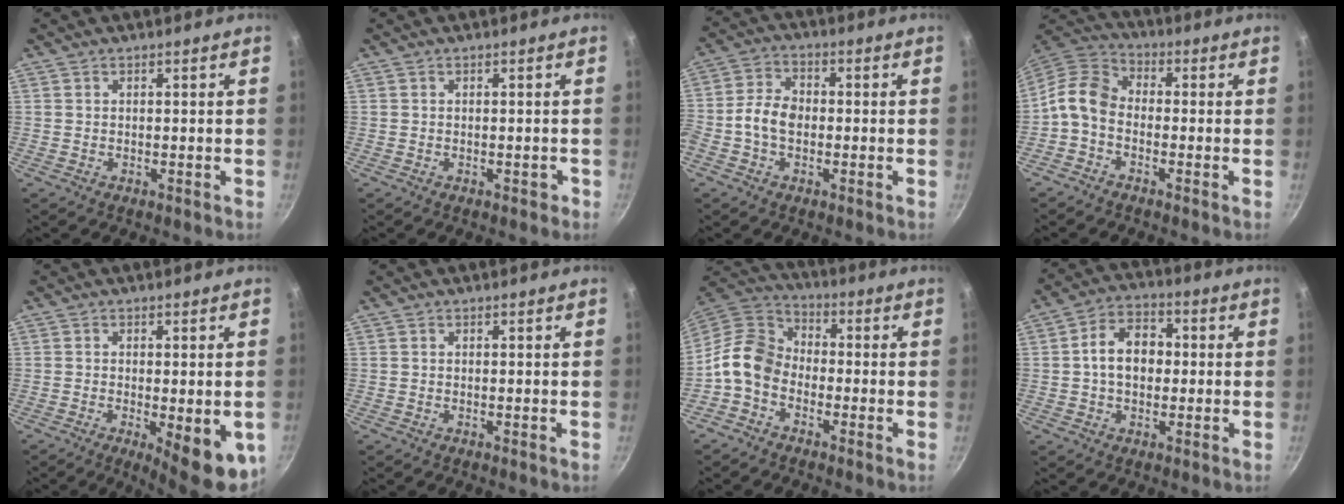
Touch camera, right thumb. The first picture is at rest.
{"total": 1.0, "force": [-0.5, 0.5, 0.7], "torque": [-0.003, 0.006, -0.005]}
{"total": 6.8, "force": [-1.2, 4.8, 4.7], "torque": [-0.078, 0.026, -0.037]}
{"total": 7.8, "force": [-2.1, 5.5, 5.1], "torque": [-0.099, 0.040, -0.062]}
{"total": 10.7, "force": [-3.0, 3.4, 9.7], "torque": [-0.109, -0.008, -0.031]}
{"total": 0.0}
{"total": 9.7, "force": [-3.2, 7.2, 5.6], "torque": [-0.087, 0.045, -0.087]}
{"total": 9.4, "force": [0.2, 6.8, 6.4], "torque": [-0.076, 0.024, -0.008]}